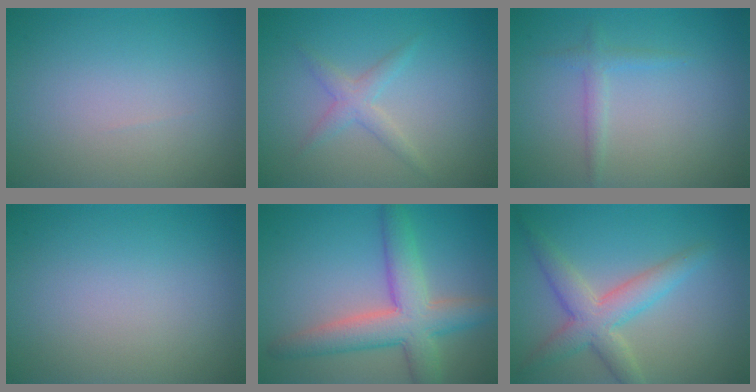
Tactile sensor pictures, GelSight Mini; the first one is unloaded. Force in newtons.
{"total": 1.8, "press": 1.8, "slide": 0.1}
{"total": 1.3, "press": 1.3, "slide": 0.1}
{"total": 0.0}
{"total": 6.5, "press": 6.5, "slide": 0.3}
{"total": 4.5, "press": 4.5, "slide": 0.2}